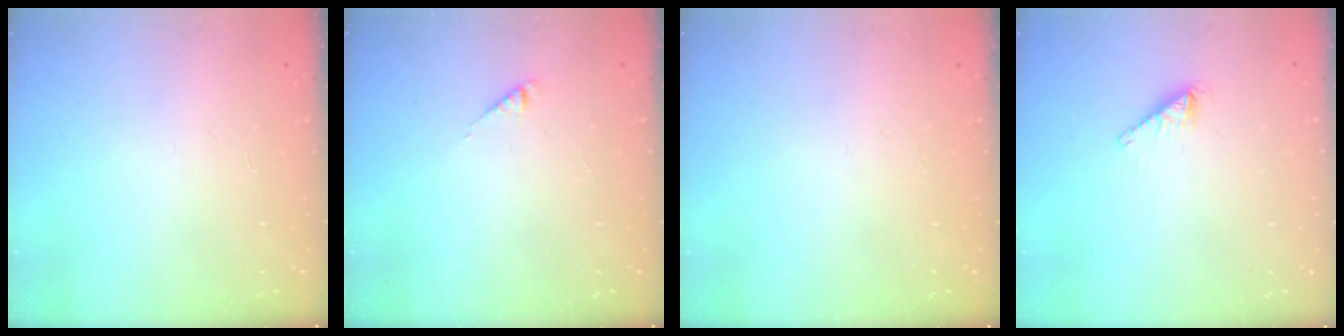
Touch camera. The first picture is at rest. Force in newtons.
{"total": 2.5, "press": 2.4, "slide": 0.4}
{"total": 0.0}
{"total": 1.2, "press": 1.2, "slide": 0.1}